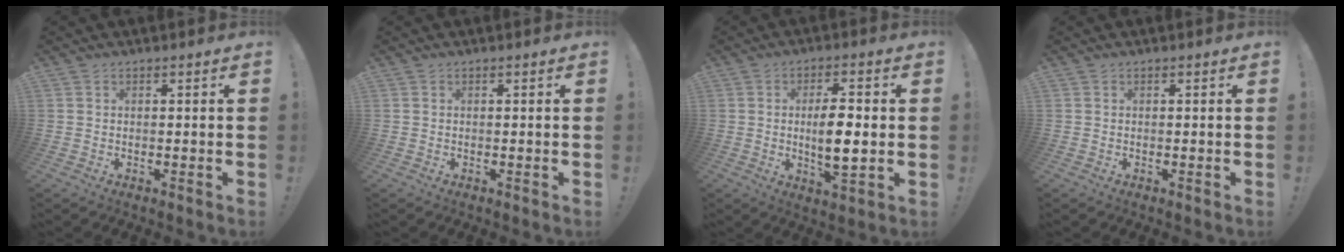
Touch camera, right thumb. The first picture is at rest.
{"total": 0.0}
{"total": 8.7, "force": [-0.1, 2.8, 8.3], "torque": [-0.141, -0.010, -0.009]}
{"total": 0.0}